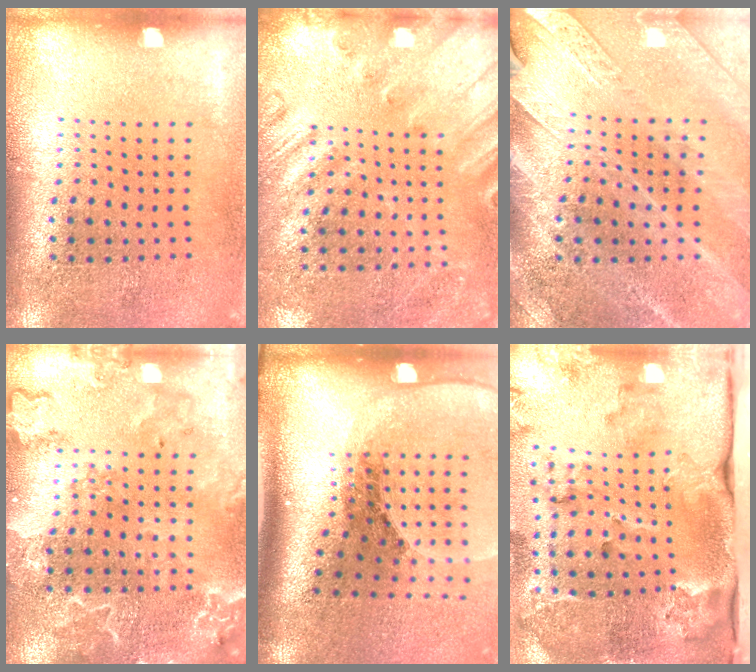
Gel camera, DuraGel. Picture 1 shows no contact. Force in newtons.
{"total": 2.2, "press": 2.0, "slide": 1.0}
{"total": 2.8, "press": 2.7, "slide": 0.6}
{"total": 2.6, "press": 2.4, "slide": 0.8}
{"total": 2.7, "press": 1.9, "slide": 2.0}
{"total": 3.6, "press": 2.6, "slide": 2.5}